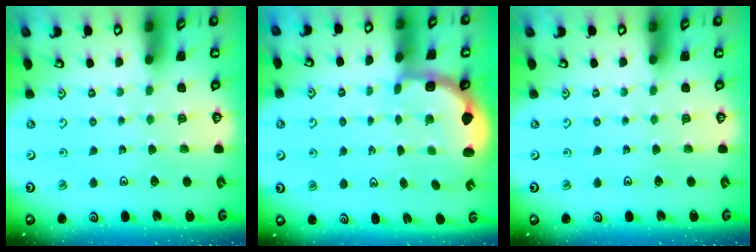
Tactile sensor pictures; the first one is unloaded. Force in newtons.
{"total": 3.0, "press": 2.0, "slide": 2.2}
{"total": 0.0}